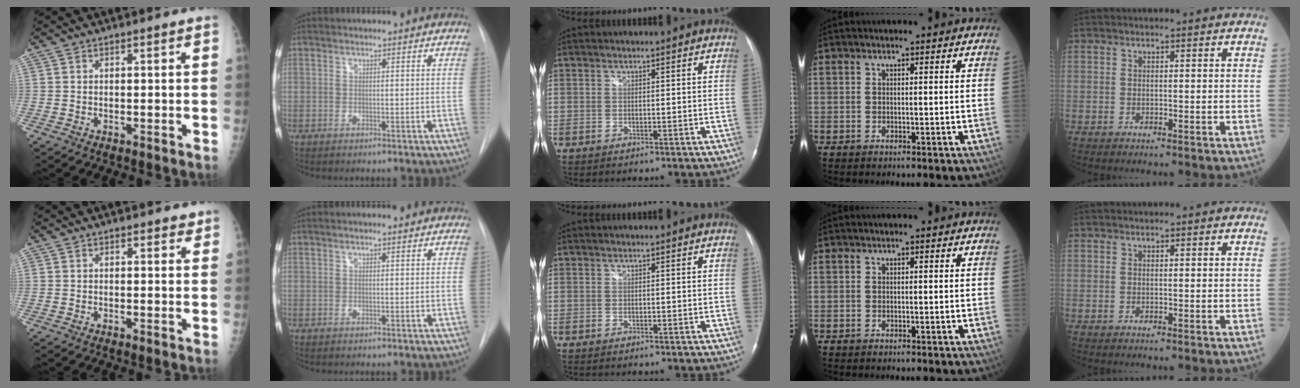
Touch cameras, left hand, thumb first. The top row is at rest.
{"thumb": {"total": 1.7, "force": [1.2, 0.9, 0.7], "torque": [0.008, -0.005, 0.010]}, "index": {"total": 0.6, "force": [0.6, 0.0, 0.3], "torque": [-0.010, 0.008, 0.011]}}